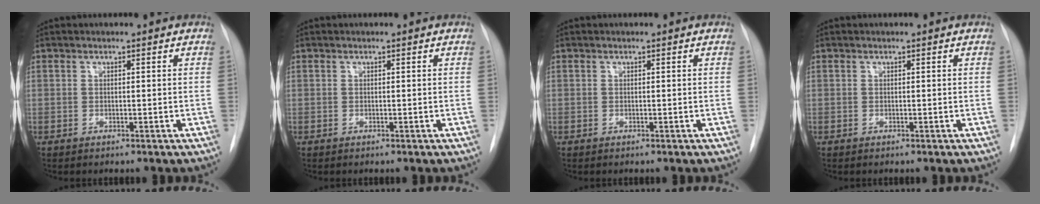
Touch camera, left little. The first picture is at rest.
{"total": 0.0}
{"total": 0.0}
{"total": 0.0}